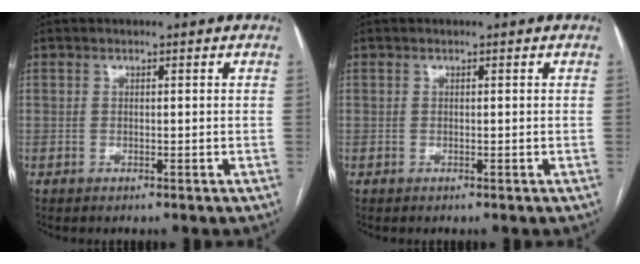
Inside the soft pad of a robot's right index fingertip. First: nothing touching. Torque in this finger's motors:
{"motor_torque": [0.00, 0.00, 0.00, 0.00]}